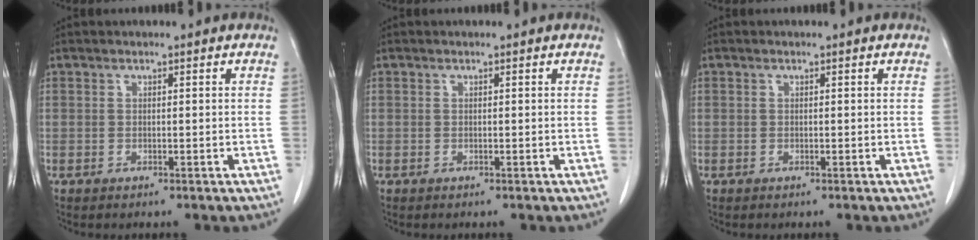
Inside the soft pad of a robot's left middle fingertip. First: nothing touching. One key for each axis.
{"total": 0.0}
{"total": 0.0}